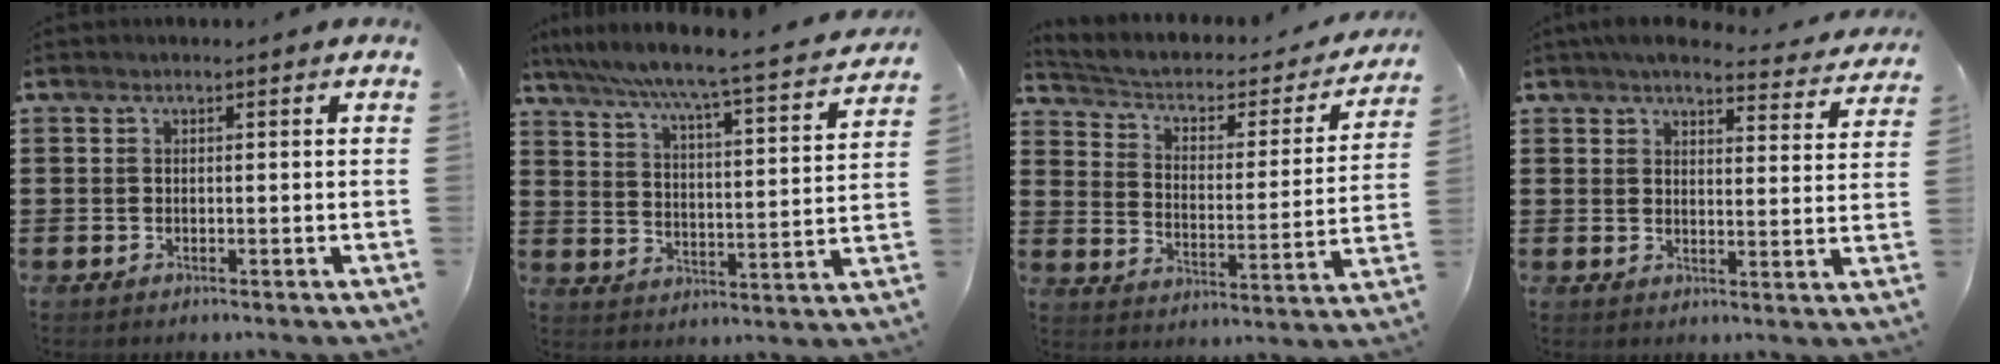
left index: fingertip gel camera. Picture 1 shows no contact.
{"total": 5.2, "force": [4.5, -0.9, 2.4], "torque": [-0.068, -0.045, 0.065]}
{"total": 3.2, "force": [1.8, 1.7, 2.0], "torque": [-0.051, -0.019, 0.020]}
{"total": 4.9, "force": [4.5, 0.9, 1.7], "torque": [-0.043, -0.020, 0.079]}